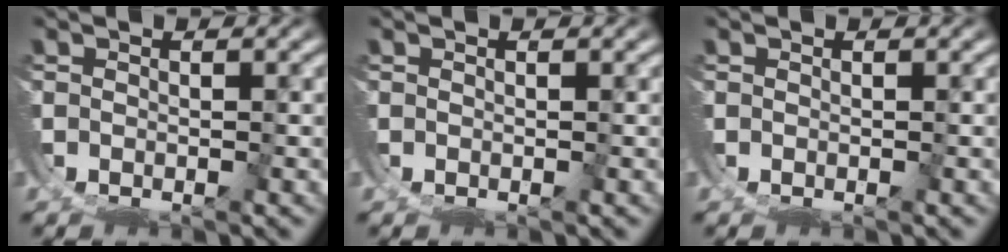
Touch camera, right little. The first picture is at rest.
{"total": 0.0}
{"total": 0.0}